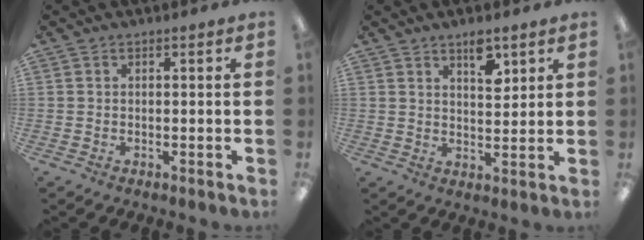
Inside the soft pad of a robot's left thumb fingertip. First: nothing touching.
{"total": 6.0, "force": [4.0, 2.5, 3.7], "torque": [-0.042, -0.024, 0.064]}